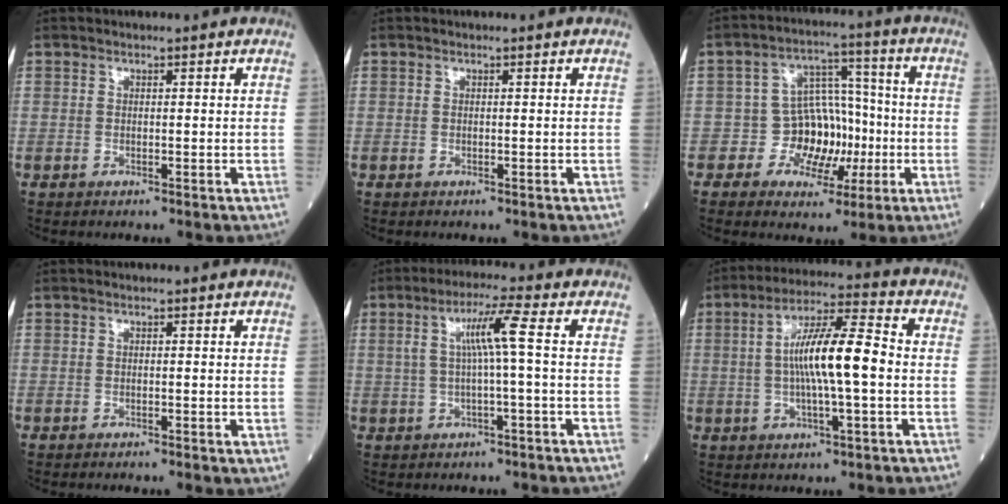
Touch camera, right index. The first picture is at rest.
{"total": 0.0}
{"total": 8.6, "force": [-1.9, 6.9, 4.8], "torque": [-0.056, 0.030, -0.025]}
{"total": 0.5, "force": [-0.1, 0.1, 0.5], "torque": [-0.009, -0.002, -0.003]}
{"total": 6.2, "force": [0.7, -0.7, 6.1], "torque": [-0.116, 0.015, 0.017]}
{"total": 11.6, "force": [-0.2, 1.3, 11.5], "torque": [-0.204, 0.014, -0.009]}